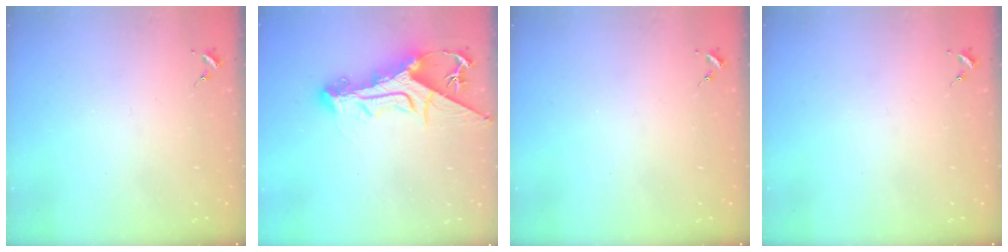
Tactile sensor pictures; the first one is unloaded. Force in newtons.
{"total": 14.5, "press": 14.4, "slide": 1.2}
{"total": 0.0}
{"total": 0.0}